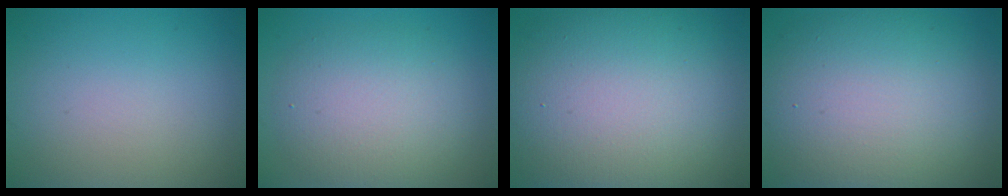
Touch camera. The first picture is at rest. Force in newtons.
{"total": 6.1, "press": 6.1, "slide": 0.3}
{"total": 15.6, "press": 15.6, "slide": 1.1}
{"total": 12.9, "press": 12.9, "slide": 0.6}